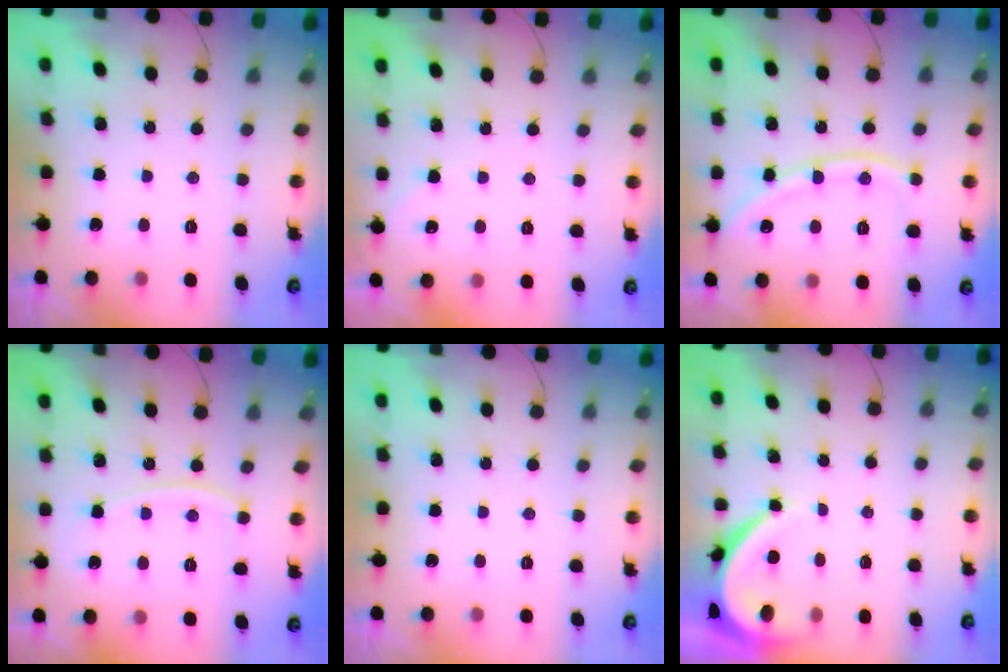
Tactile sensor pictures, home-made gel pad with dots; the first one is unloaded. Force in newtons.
{"total": 2.7, "press": 2.7, "slide": 0.4}
{"total": 11.4, "press": 11.3, "slide": 1.6}
{"total": 8.2, "press": 8.1, "slide": 1.1}
{"total": 0.0}
{"total": 6.1, "press": 6.1, "slide": 0.4}